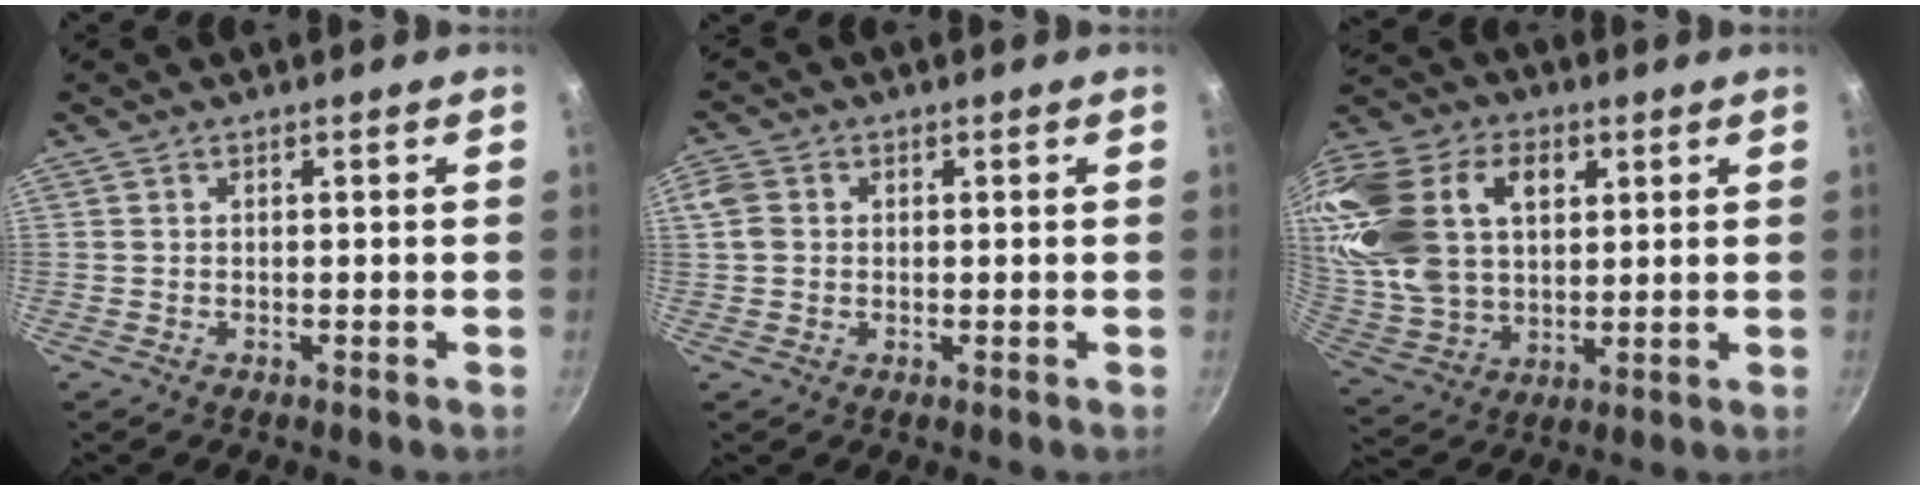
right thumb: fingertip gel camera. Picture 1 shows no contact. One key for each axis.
{"total": 3.9, "fx": 0.4, "fy": 3.3, "fz": 2.1, "tx": -0.039, "ty": 0.005, "tz": -0.001}
{"total": 26.3, "fx": 8.2, "fy": 17.8, "fz": 17.6, "tx": -0.368, "ty": 0.009, "tz": 0.153}